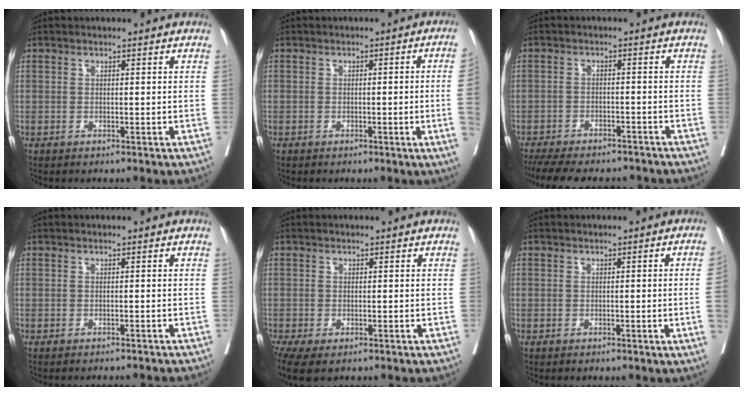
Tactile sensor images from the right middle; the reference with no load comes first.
{"total": 5.3, "force": [-0.9, -1.1, 5.1], "torque": [-0.063, -0.002, -0.011]}
{"total": 15.1, "force": [-13.2, 4.4, 6.0], "torque": [-0.135, -0.010, -0.178]}
{"total": 4.5, "force": [-4.4, 0.0, 1.2], "torque": [-0.018, -0.013, -0.049]}
{"total": 6.7, "force": [-4.2, 2.9, 4.4], "torque": [-0.102, -0.020, -0.066]}
{"total": 3.1, "force": [-0.5, -0.7, 3.0], "torque": [-0.042, -0.003, -0.003]}